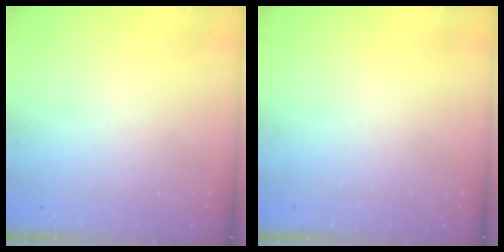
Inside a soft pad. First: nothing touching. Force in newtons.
{"total": 0.0}